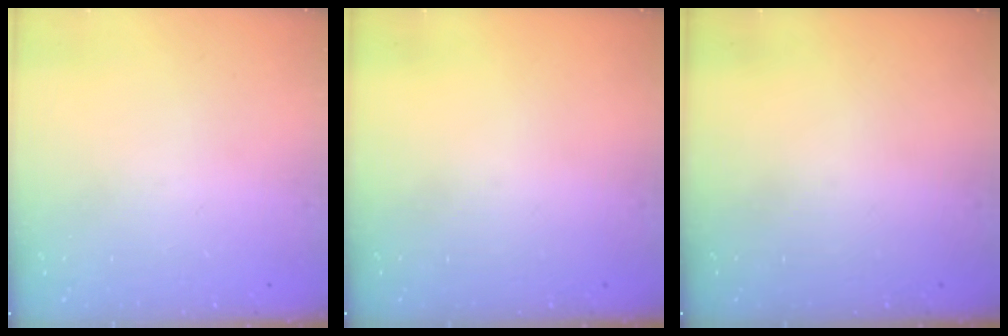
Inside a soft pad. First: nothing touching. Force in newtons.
{"total": 0.0}
{"total": 0.0}